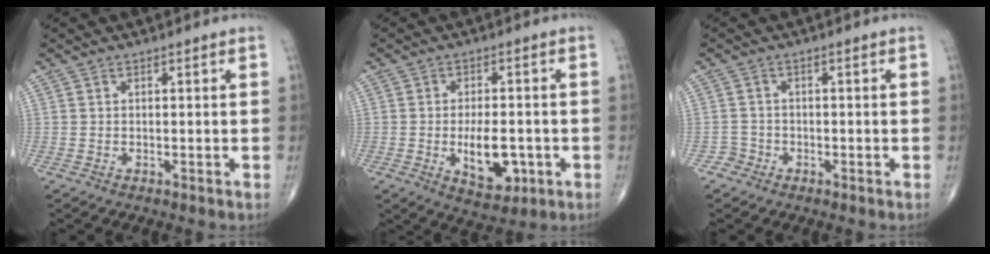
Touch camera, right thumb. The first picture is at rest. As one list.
[{"total": 8.8, "force": [-2.1, 4.6, 7.2], "torque": [-0.094, 0.002, -0.020]}, {"total": 1.8, "force": [-1.1, 1.3, -0.4], "torque": [0.019, 0.007, -0.028]}]